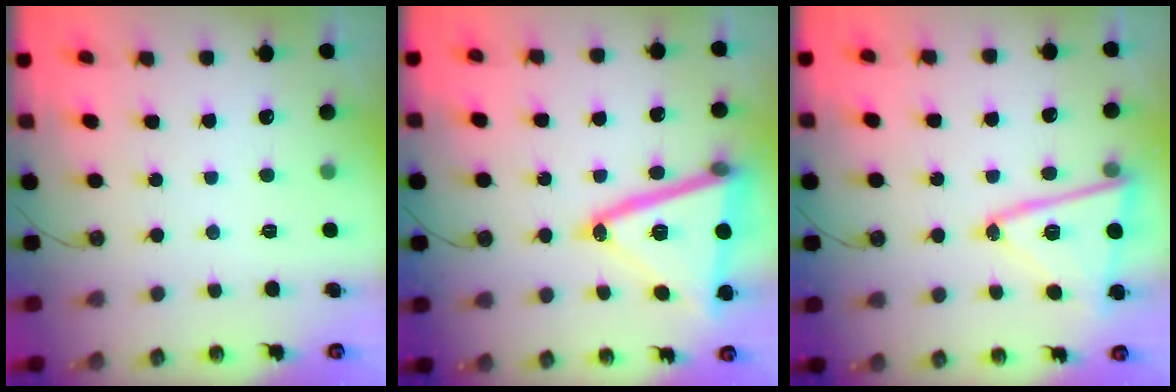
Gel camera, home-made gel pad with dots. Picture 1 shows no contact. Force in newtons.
{"total": 23.7, "press": 23.4, "slide": 3.4}
{"total": 14.9, "press": 14.8, "slide": 1.8}